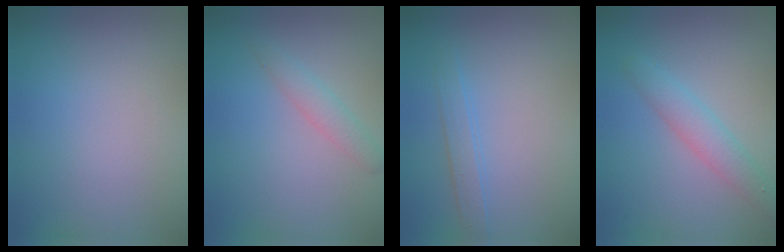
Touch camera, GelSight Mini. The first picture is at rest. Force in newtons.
{"total": 1.7, "press": 1.7, "slide": 0.1}
{"total": 1.7, "press": 1.7, "slide": 0.1}
{"total": 2.8, "press": 2.8, "slide": 0.0}